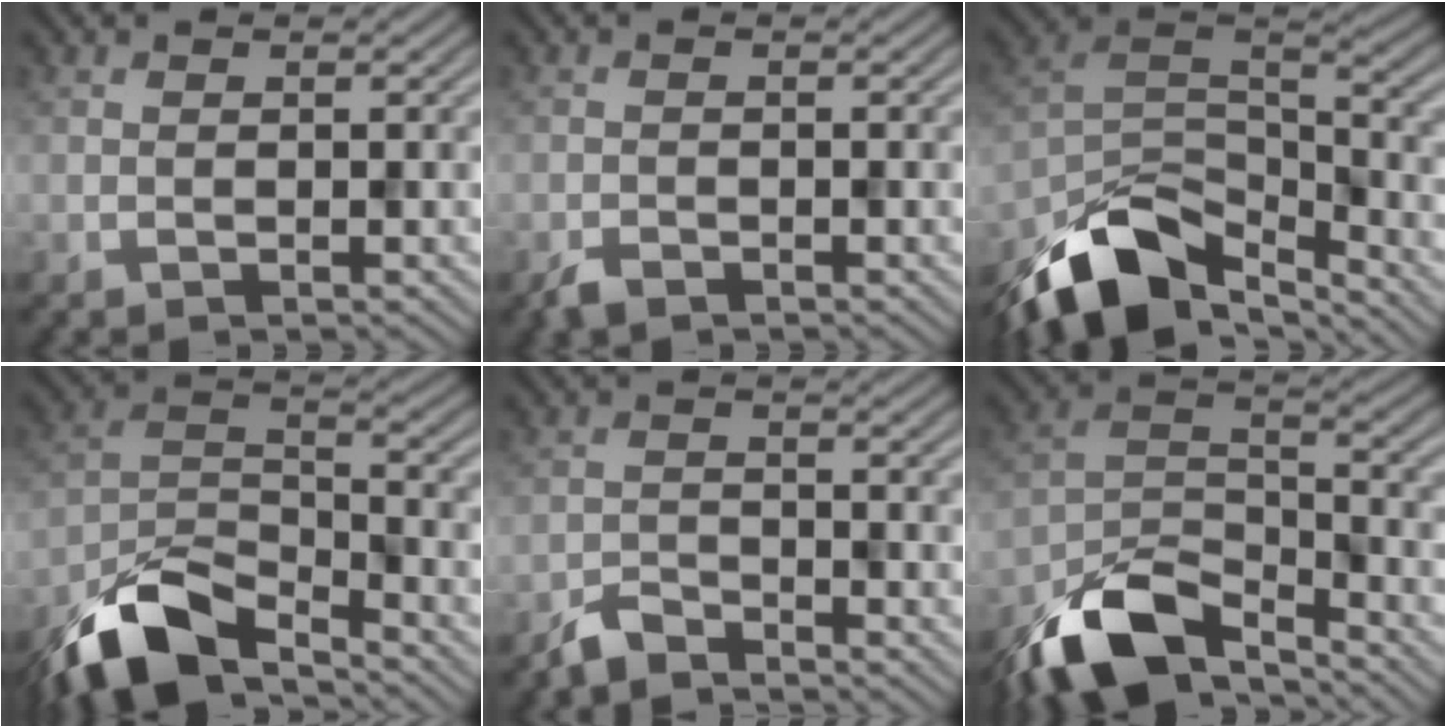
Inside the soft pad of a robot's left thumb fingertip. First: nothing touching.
{"total": 1.6, "force": [-1.3, 0.6, 0.7], "torque": [-0.016, -0.003, -0.027]}
{"total": 13.4, "force": [-9.1, 6.1, 7.7], "torque": [-0.160, -0.019, -0.175]}
{"total": 11.1, "force": [-8.3, 3.9, 6.1], "torque": [-0.117, -0.006, -0.178]}
{"total": 3.0, "force": [-2.8, 0.7, 0.9], "torque": [-0.017, -0.001, -0.064]}
{"total": 12.1, "force": [-9.1, 4.5, 6.6], "torque": [-0.134, -0.006, -0.186]}